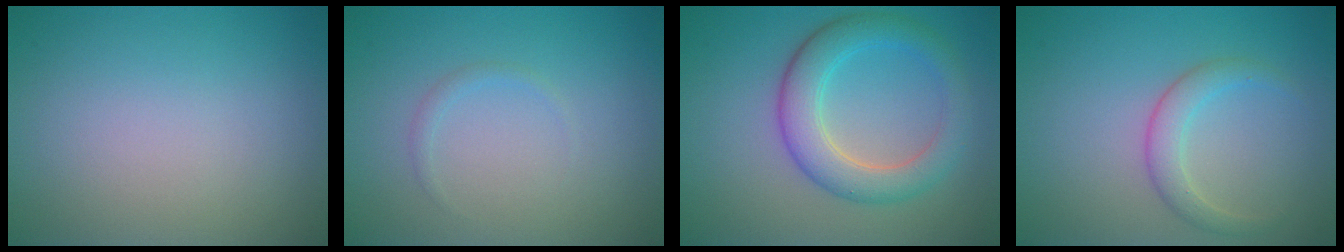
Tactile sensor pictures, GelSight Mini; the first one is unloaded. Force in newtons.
{"total": 0.7, "press": 0.7, "slide": 0.0}
{"total": 5.0, "press": 5.0, "slide": 0.1}
{"total": 2.3, "press": 2.3, "slide": 0.1}